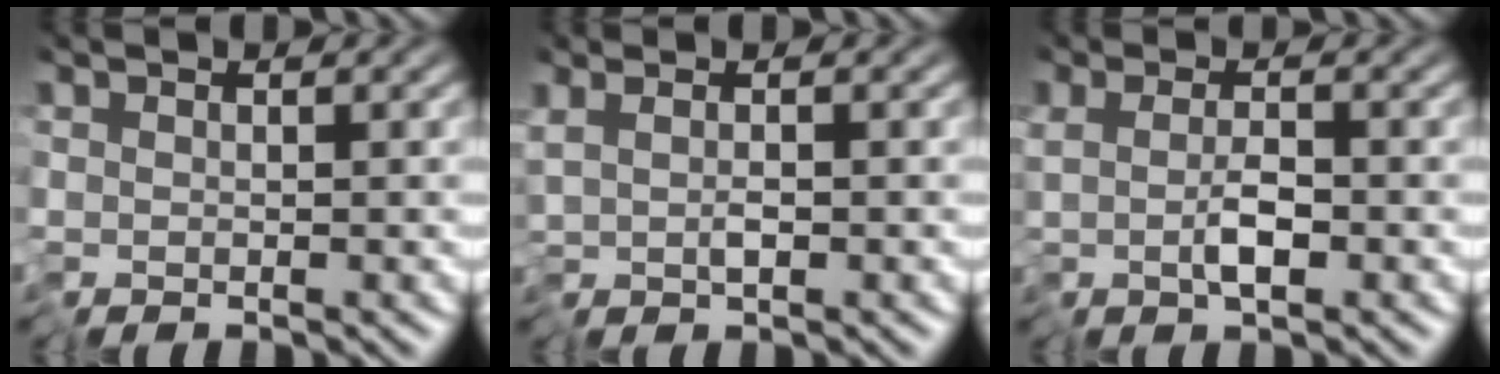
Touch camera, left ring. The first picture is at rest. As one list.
[{"total": 1.0, "force": [-0.1, 0.1, 1.0], "torque": [-0.025, -0.004, 0.004]}, {"total": 1.8, "force": [-1.0, 0.1, 1.5], "torque": [-0.032, -0.009, -0.017]}]